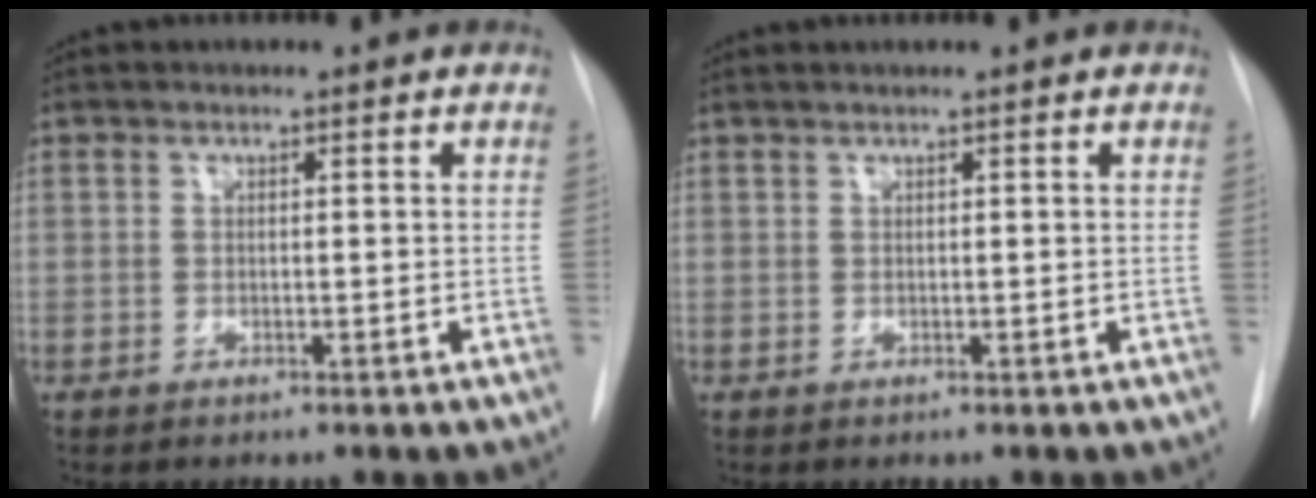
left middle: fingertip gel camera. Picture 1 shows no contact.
{"total": 0.6, "force": [0.5, -0.1, 0.3], "torque": [-0.010, 0.007, 0.015]}